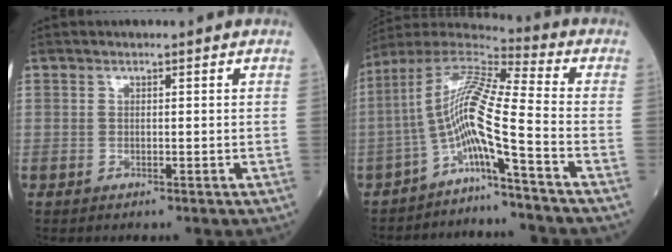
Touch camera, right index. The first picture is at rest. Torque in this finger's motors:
{"motor_torque": [0.33, -0.13, 0.78, 0.21]}